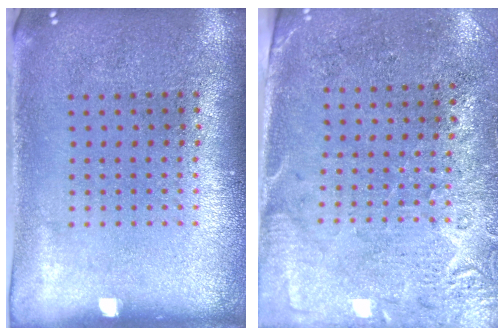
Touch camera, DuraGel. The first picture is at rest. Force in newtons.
{"total": 2.8, "press": 2.4, "slide": 1.4}